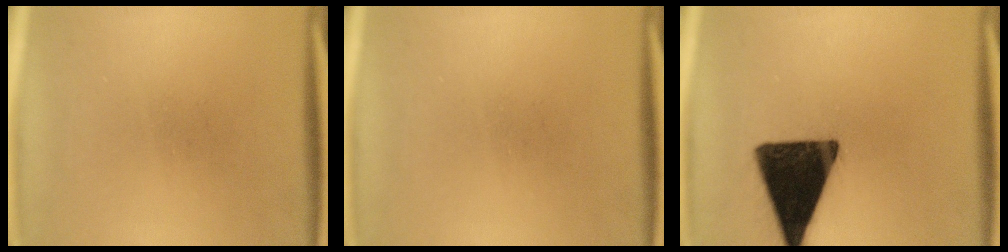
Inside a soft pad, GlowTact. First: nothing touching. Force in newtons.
{"total": 0.0}
{"total": 17.3}